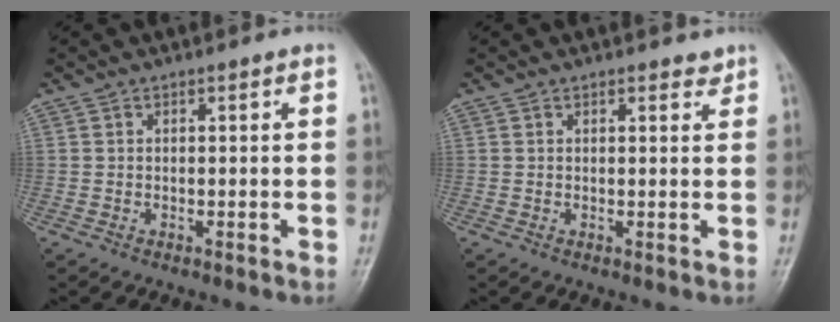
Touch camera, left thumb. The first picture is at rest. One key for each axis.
{"total": 1.5, "fx": 1.2, "fy": 0.7, "fz": 0.5, "tx": 0.002, "ty": -0.008, "tz": 0.012}